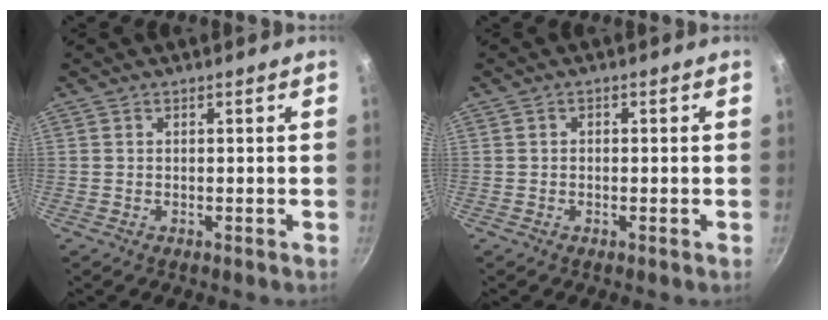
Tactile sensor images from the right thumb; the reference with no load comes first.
{"total": 0.7, "force": [-0.2, 0.6, 0.2], "torque": [-0.004, 0.004, -0.004]}